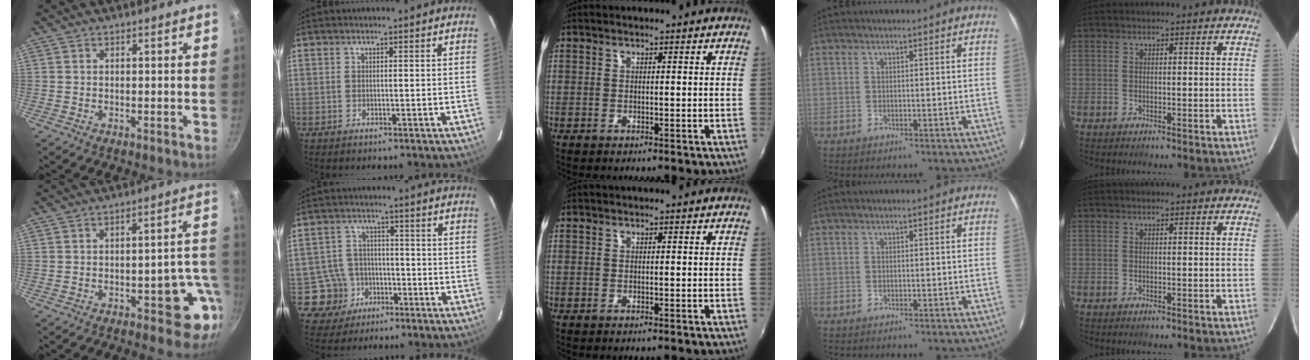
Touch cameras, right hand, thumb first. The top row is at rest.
{"thumb": {"total": 8.9, "force": [-3.2, 4.4, 7.1], "torque": [-0.024, 0.036, -0.038]}, "index": {"total": 7.6, "force": [-3.3, 6.9, 0.0], "torque": [-0.020, 0.028, -0.048]}}